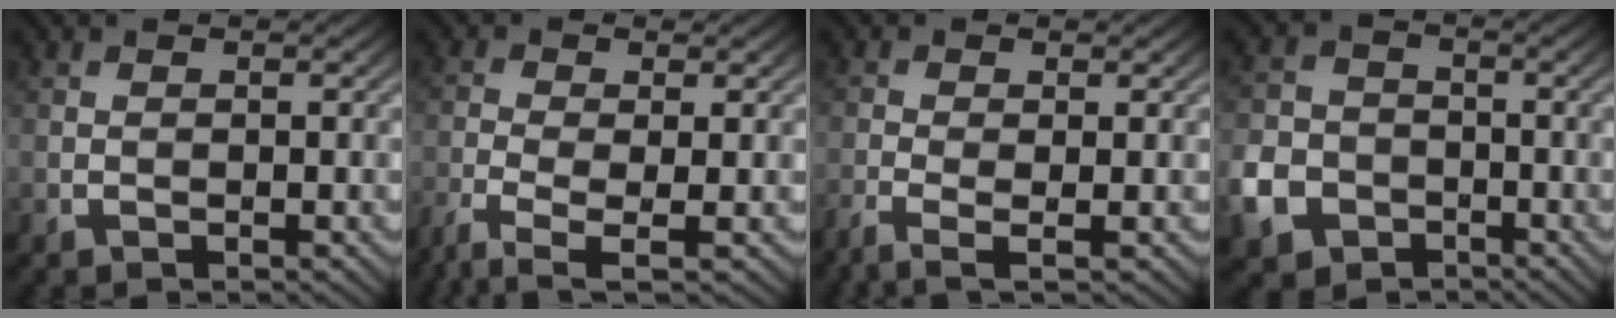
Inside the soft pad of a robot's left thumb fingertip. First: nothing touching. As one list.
[{"total": 4.6, "force": [-2.6, 1.5, 3.4], "torque": [-0.086, -0.011, -0.058]}, {"total": 2.9, "force": [-1.7, 0.8, 2.3], "torque": [-0.057, -0.006, -0.040]}, {"total": 6.4, "force": [-3.2, 5.1, 2.1], "torque": [-0.064, -0.010, -0.077]}]